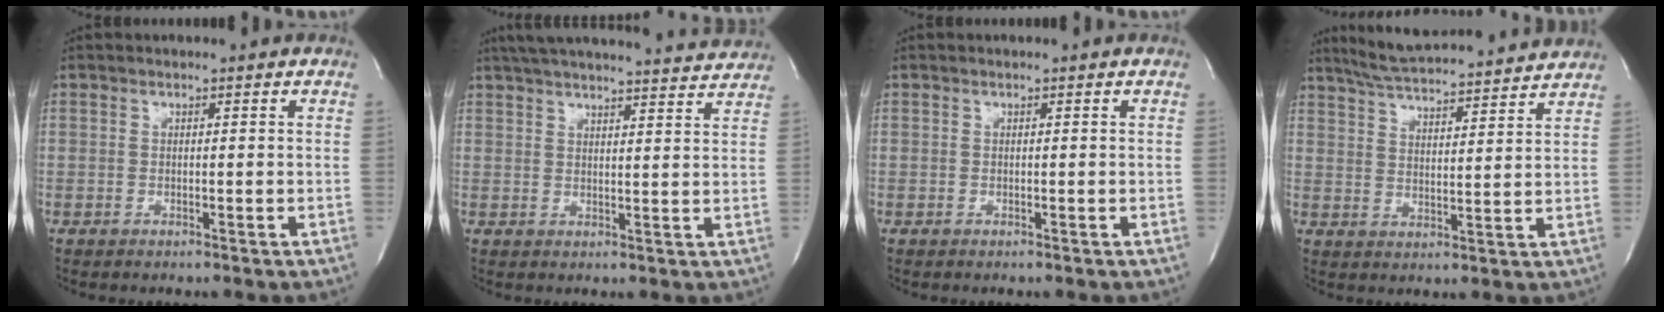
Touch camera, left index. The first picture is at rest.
{"total": 21.6, "force": [20.0, 1.9, 7.7], "torque": [-0.126, 0.006, 0.259]}
{"total": 0.0}
{"total": 17.2, "force": [15.9, 1.5, 6.2], "torque": [-0.106, 0.022, 0.232]}